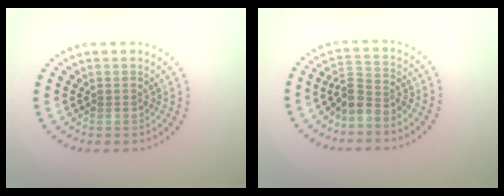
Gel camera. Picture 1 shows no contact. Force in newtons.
{"total": 2.8, "press": 2.0, "slide": 2.0}